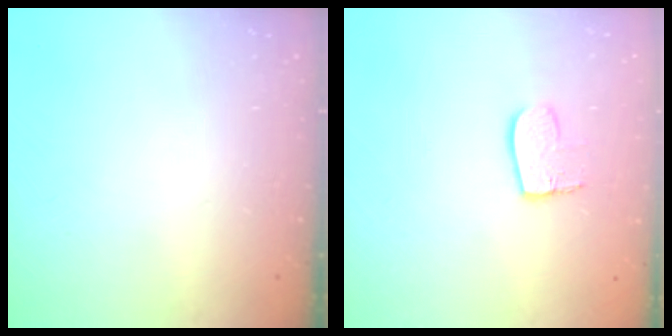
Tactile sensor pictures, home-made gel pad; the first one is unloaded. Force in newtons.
{"total": 8.3, "press": 8.3, "slide": 0.7}